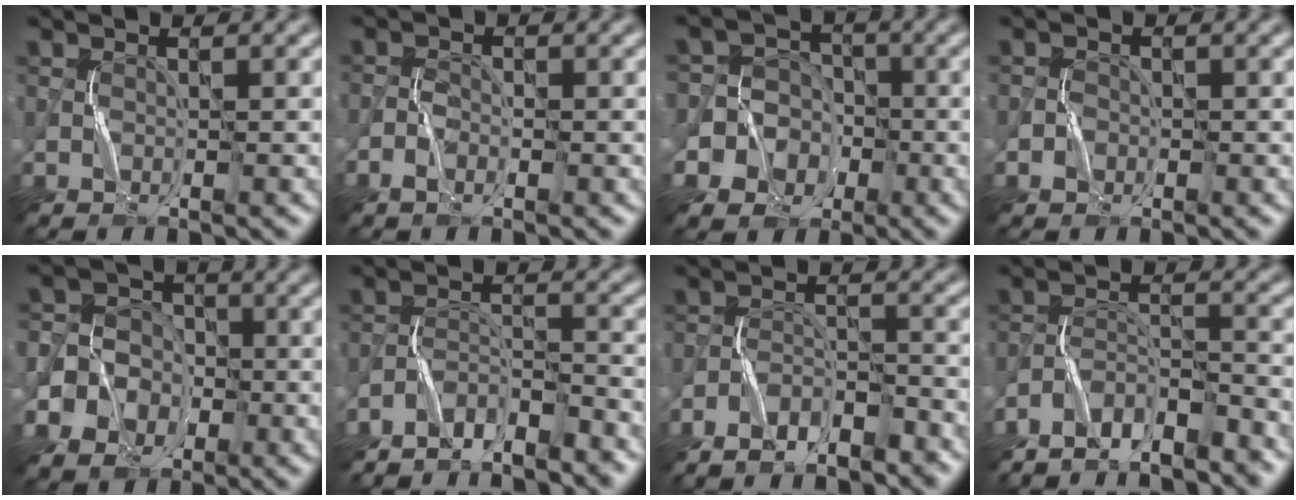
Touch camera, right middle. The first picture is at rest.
{"total": 1.2, "force": [-0.7, 0.7, 0.7], "torque": [-0.011, 0.004, -0.016]}
{"total": 9.9, "force": [-3.5, 9.2, 1.7], "torque": [-0.052, 0.004, -0.085]}
{"total": 0.8, "force": [-0.3, 0.7, 0.1], "torque": [0.006, 0.002, -0.006]}
{"total": 8.1, "force": [-2.6, 7.4, 2.1], "torque": [-0.050, 0.005, -0.072]}
{"total": 4.5, "force": [-4.2, 0.8, 1.2], "torque": [-0.025, -0.002, -0.081]}
{"total": 5.1, "force": [-4.4, 1.4, 2.0], "torque": [-0.032, -0.006, -0.078]}
{"total": 5.5, "force": [-5.1, 1.1, 1.9], "torque": [-0.035, -0.006, -0.093]}